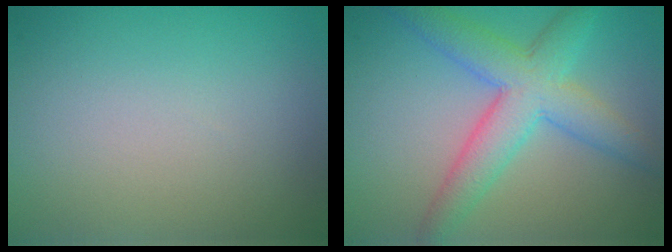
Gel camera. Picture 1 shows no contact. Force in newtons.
{"total": 6.1, "press": 6.1, "slide": 0.1}